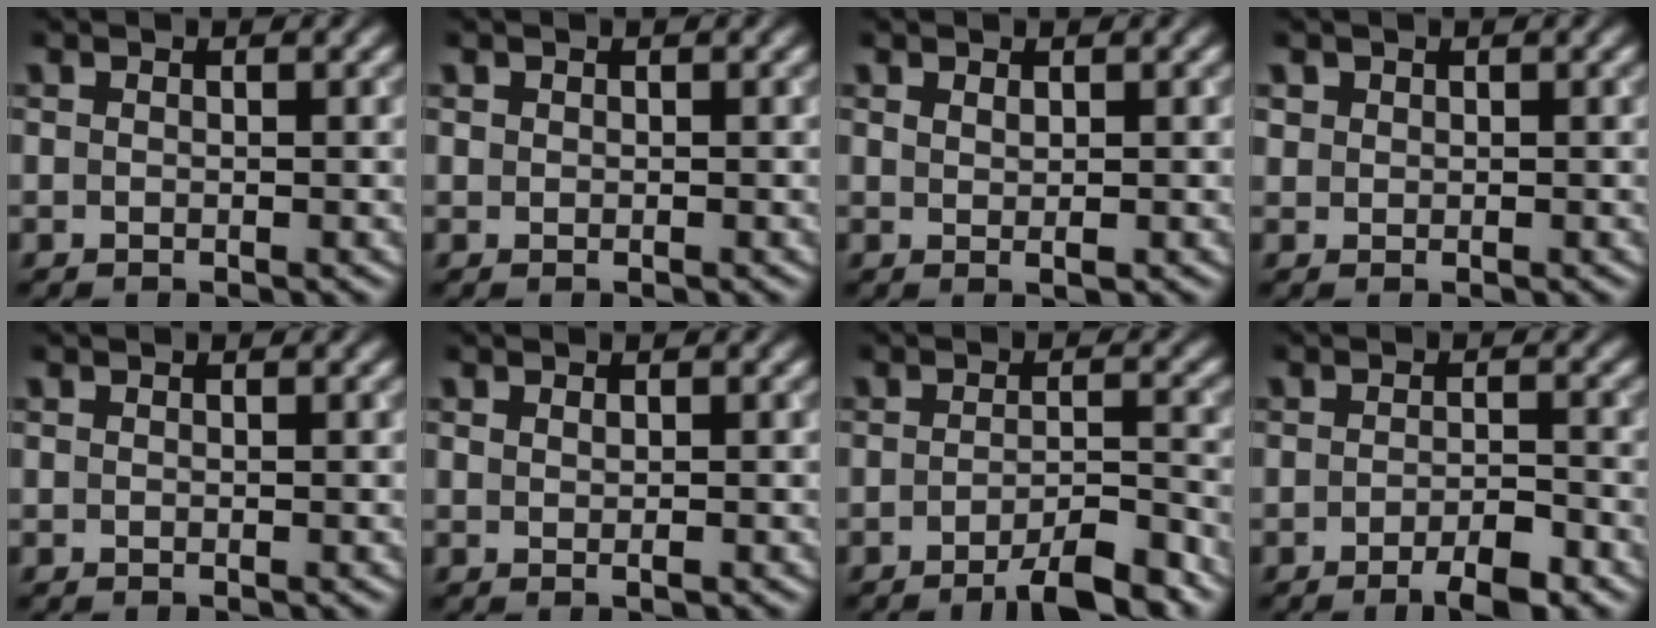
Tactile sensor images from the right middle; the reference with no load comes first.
{"total": 0.0}
{"total": 0.9, "force": [0.4, 0.3, 0.7], "torque": [-0.013, -0.002, 0.010]}
{"total": 0.6, "force": [0.4, 0.5, 0.0], "torque": [0.004, -0.002, 0.009]}
{"total": 0.0}
{"total": 0.6, "force": [0.1, 0.2, 0.5], "torque": [-0.009, 0.000, 0.004]}
{"total": 4.9, "force": [-3.3, 1.0, 3.5], "torque": [-0.046, 0.003, -0.054]}
{"total": 3.3, "force": [-2.0, 0.8, 2.5], "torque": [-0.041, -0.001, -0.035]}